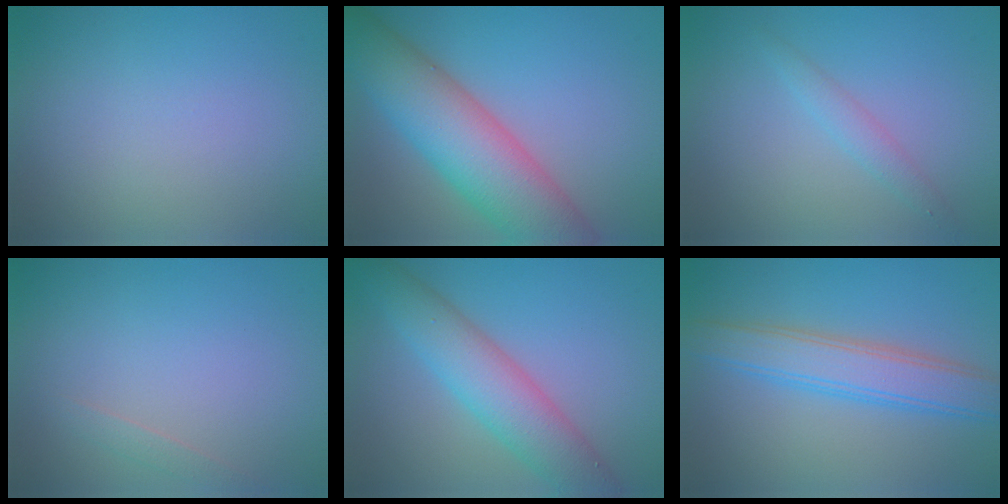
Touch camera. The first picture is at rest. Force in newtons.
{"total": 10.3, "press": 10.3, "slide": 0.7}
{"total": 1.6, "press": 1.6, "slide": 0.0}
{"total": 0.9, "press": 0.9, "slide": 0.0}
{"total": 6.3, "press": 6.3, "slide": 0.4}
{"total": 4.9, "press": 4.9, "slide": 0.1}